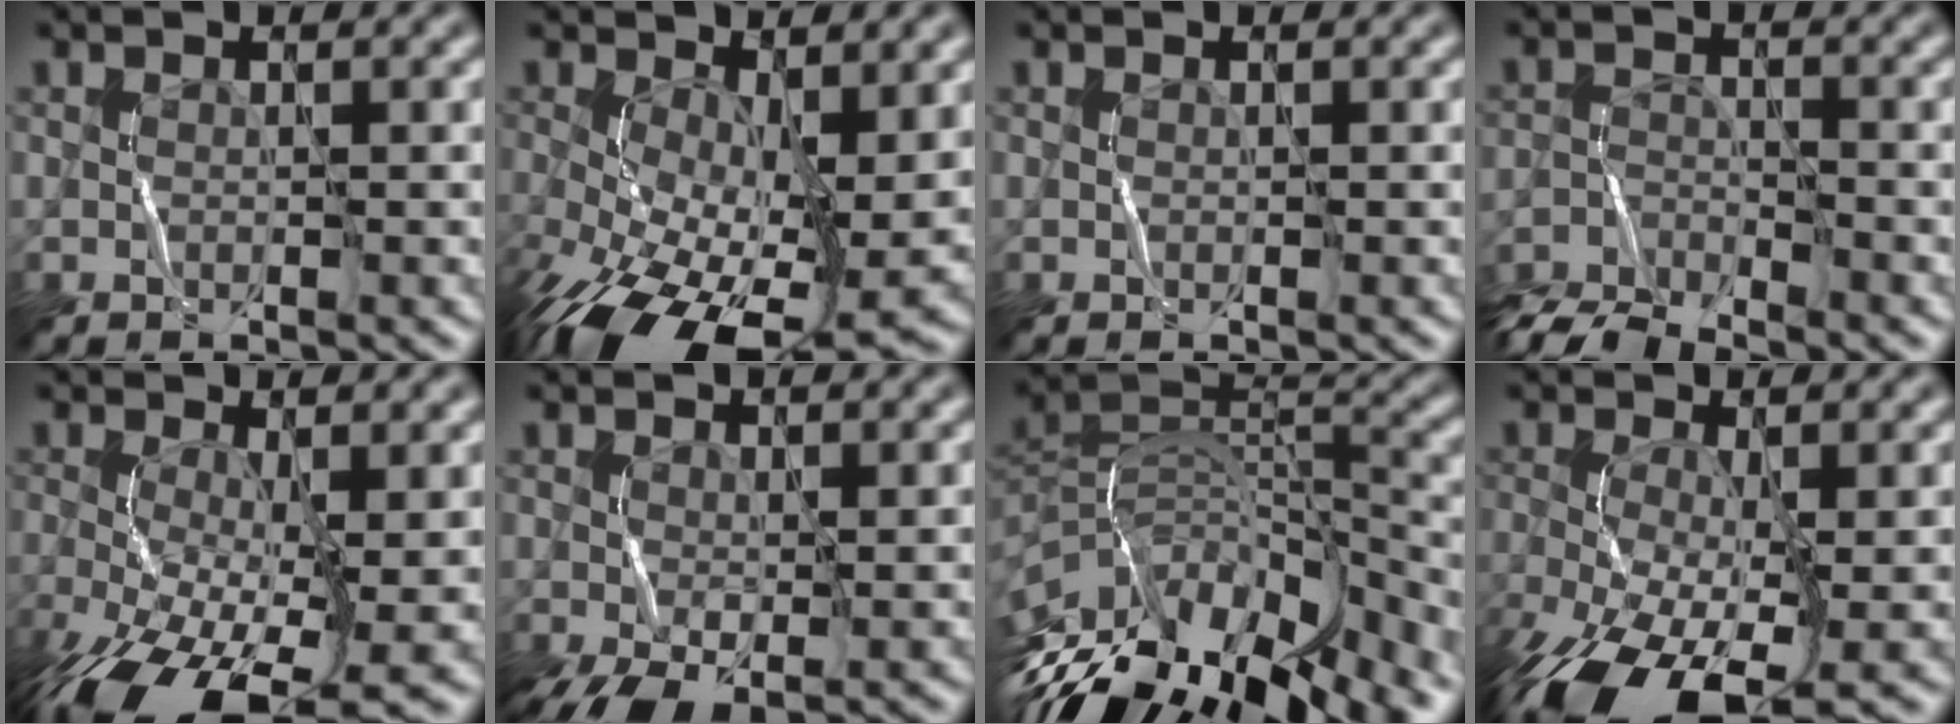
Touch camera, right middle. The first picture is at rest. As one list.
[{"total": 12.6, "force": [-3.6, 6.1, 10.4], "torque": [-0.206, -0.044, -0.048]}, {"total": 0.0}, {"total": 5.3, "force": [-5.1, 0.7, 1.3], "torque": [-0.030, -0.012, -0.099]}, {"total": 11.5, "force": [-4.7, 4.8, 9.3], "torque": [-0.196, -0.039, -0.075]}, {"total": 4.4, "force": [-1.7, 2.2, 3.4], "torque": [-0.084, -0.018, -0.028]}, {"total": 14.6, "force": [-9.3, 5.9, 9.5], "torque": [-0.201, 0.022, -0.160]}, {"total": 11.9, "force": [-5.6, 5.1, 9.2], "torque": [-0.204, -0.049, -0.095]}]